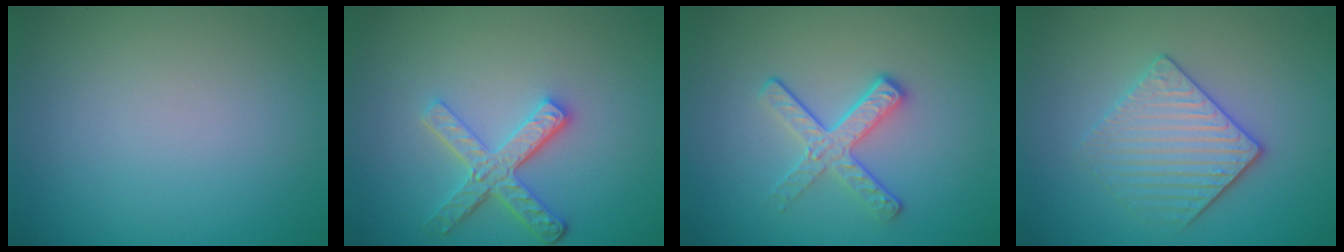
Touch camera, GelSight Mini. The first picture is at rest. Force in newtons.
{"total": 4.2, "press": 3.3, "slide": 2.7}
{"total": 3.3, "press": 2.6, "slide": 2.0}
{"total": 3.4, "press": 3.2, "slide": 1.2}